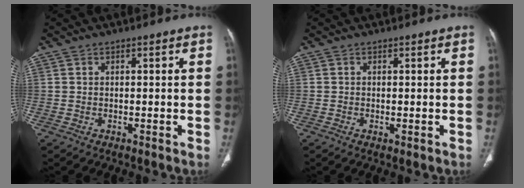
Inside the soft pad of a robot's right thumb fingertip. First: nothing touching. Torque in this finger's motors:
{"motor_torque": [-0.26, -0.13, -0.25, -0.02, -0.03]}